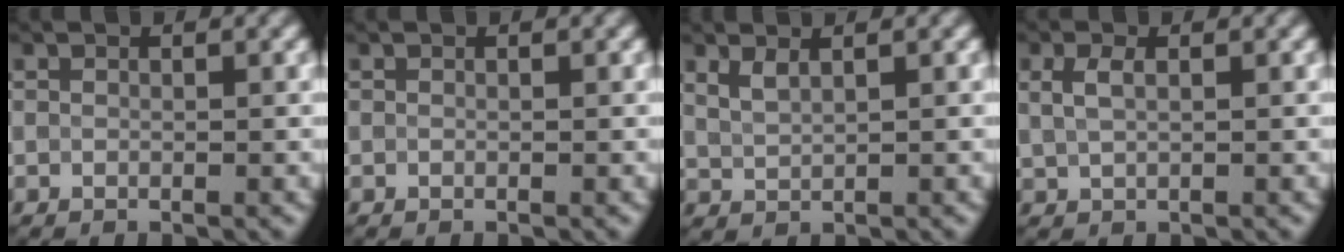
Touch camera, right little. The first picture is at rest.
{"total": 0.0}
{"total": 1.5, "force": [1.1, 0.4, 0.9], "torque": [-0.023, -0.003, 0.028]}
{"total": 1.9, "force": [0.6, 1.0, 1.5], "torque": [-0.037, 0.001, 0.015]}